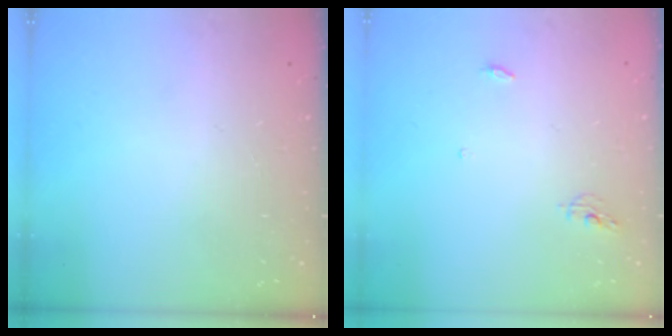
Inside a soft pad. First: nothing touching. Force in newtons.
{"total": 4.2, "press": 4.2, "slide": 0.4}